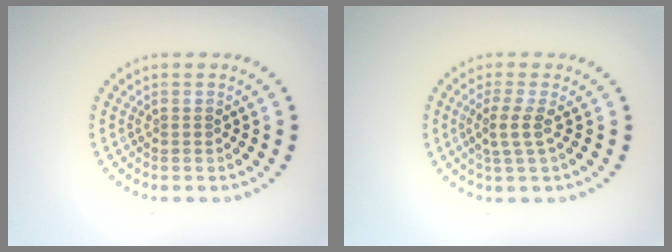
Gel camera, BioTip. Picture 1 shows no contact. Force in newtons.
{"total": 2.3, "press": 1.7, "slide": 1.5}